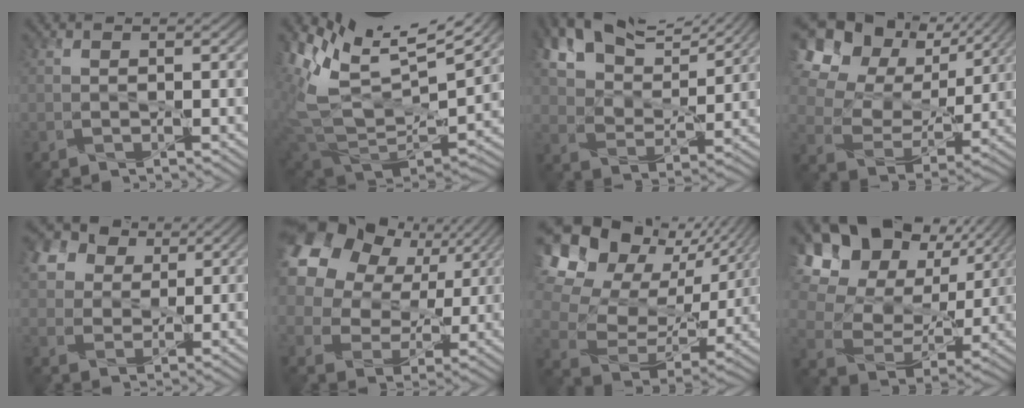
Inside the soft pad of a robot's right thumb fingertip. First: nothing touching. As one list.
[{"total": 12.8, "force": [8.1, 6.4, 7.6], "torque": [-0.184, 0.005, 0.162]}, {"total": 14.5, "force": [11.1, 6.2, 7.0], "torque": [-0.161, 0.006, 0.181]}, {"total": 18.0, "force": [9.7, 12.4, 8.6], "torque": [-0.235, 0.058, 0.196]}, {"total": 10.4, "force": [6.2, 7.3, 4.1], "torque": [-0.138, 0.037, 0.118]}, {"total": 22.8, "force": [12.1, 16.6, 10.0], "torque": [-0.288, 0.060, 0.222]}, {"total": 21.0, "force": [10.1, 15.0, 10.6], "torque": [-0.269, 0.057, 0.200]}, {"total": 18.7, "force": [9.5, 13.3, 9.1], "torque": [-0.244, 0.064, 0.194]}]